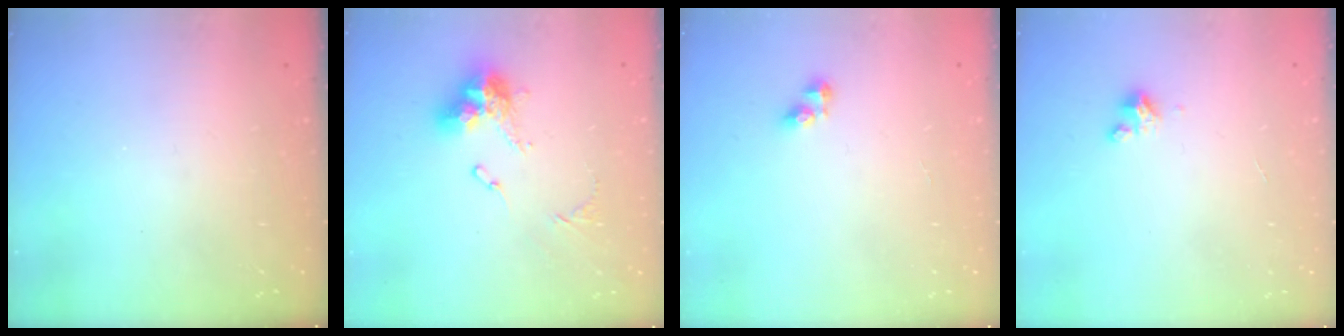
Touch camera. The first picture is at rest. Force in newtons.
{"total": 13.3, "press": 13.3, "slide": 1.5}
{"total": 3.3, "press": 3.2, "slide": 0.5}
{"total": 2.5, "press": 2.5, "slide": 0.3}